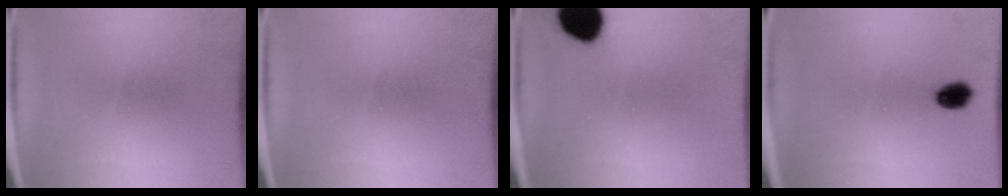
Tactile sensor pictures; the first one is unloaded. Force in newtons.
{"total": 0.0}
{"total": 12.2}
{"total": 4.2}